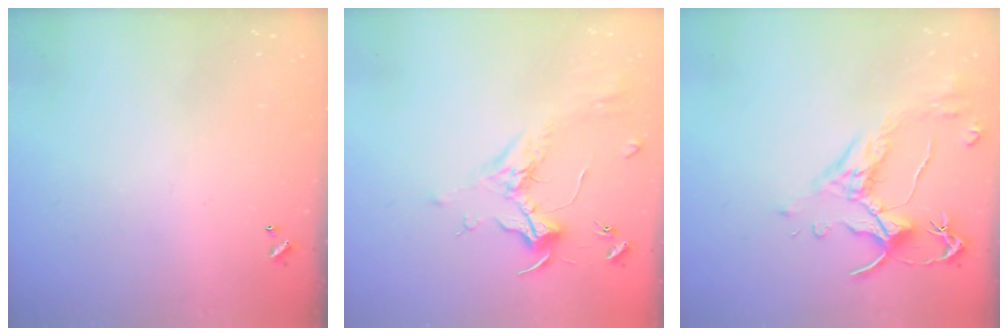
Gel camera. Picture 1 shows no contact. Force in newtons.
{"total": 2.0, "press": 1.9, "slide": 0.6}
{"total": 2.5, "press": 2.1, "slide": 1.3}